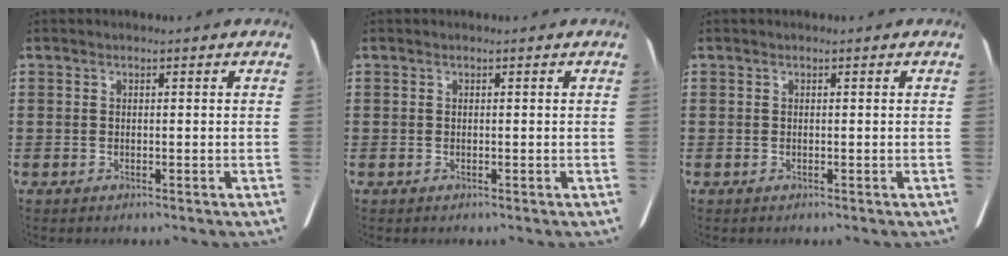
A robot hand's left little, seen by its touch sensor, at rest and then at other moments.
{"total": 0.0}
{"total": 0.0}